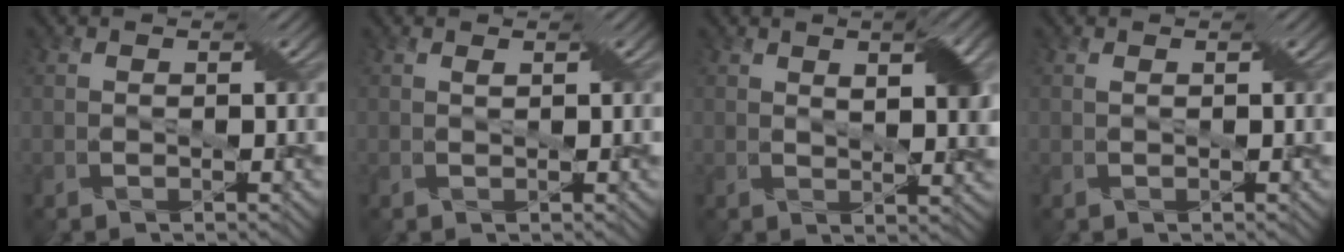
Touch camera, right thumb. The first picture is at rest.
{"total": 0.6, "force": [0.4, 0.0, 0.4], "torque": [-0.008, 0.001, 0.009]}
{"total": 3.8, "force": [2.0, 0.9, 3.1], "torque": [-0.049, 0.001, 0.034]}
{"total": 0.5, "force": [0.3, -0.3, 0.3], "torque": [-0.006, 0.003, 0.005]}